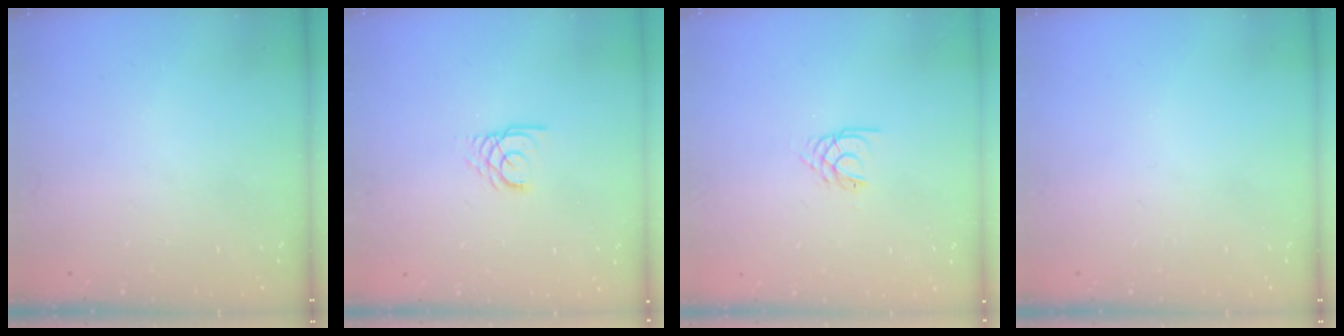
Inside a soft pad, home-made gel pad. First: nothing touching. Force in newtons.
{"total": 3.0, "press": 3.0, "slide": 0.3}
{"total": 2.2, "press": 2.1, "slide": 0.4}
{"total": 0.0}